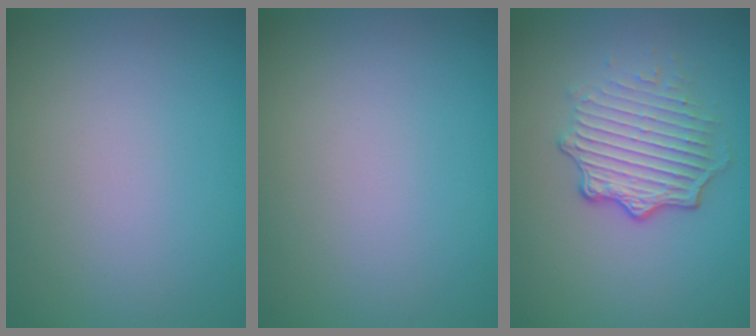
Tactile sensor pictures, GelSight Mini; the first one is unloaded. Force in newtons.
{"total": 0.0}
{"total": 4.9, "press": 3.2, "slide": 3.7}